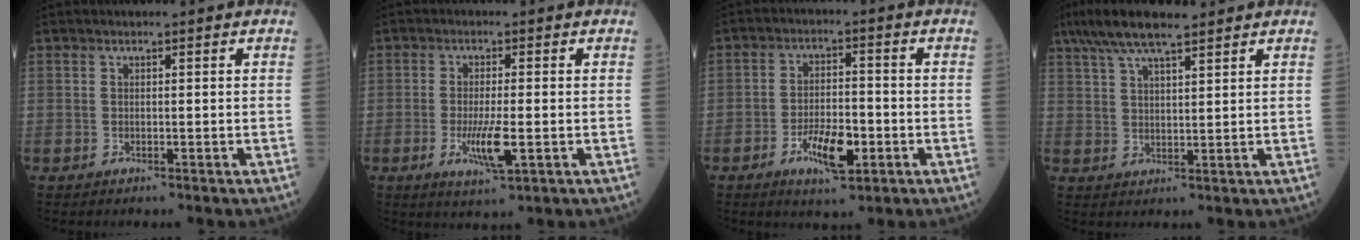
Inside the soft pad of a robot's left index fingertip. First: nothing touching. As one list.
[{"total": 5.2, "force": [-1.4, 0.8, 5.0], "torque": [-0.102, -0.011, -0.022]}, {"total": 7.1, "force": [-3.1, 2.5, 5.9], "torque": [-0.111, -0.004, -0.049]}, {"total": 8.9, "force": [6.8, 1.4, 5.5], "torque": [-0.109, 0.033, 0.121]}]